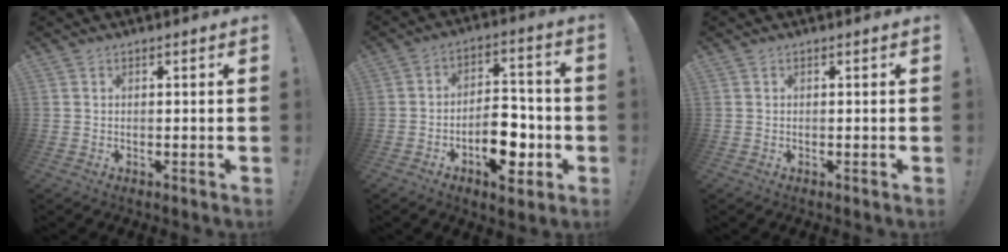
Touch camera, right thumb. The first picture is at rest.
{"total": 13.1, "force": [-5.0, 7.7, 9.4], "torque": [-0.131, 0.041, -0.077]}
{"total": 0.0}